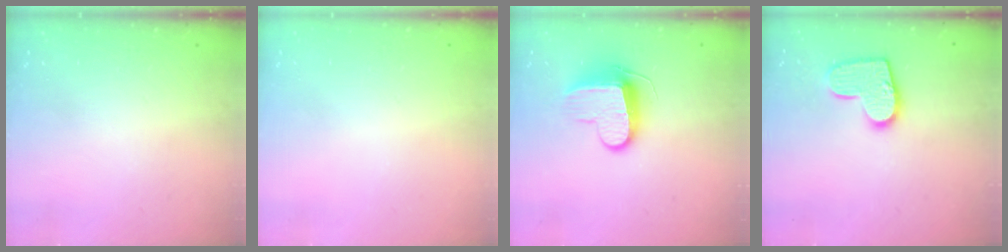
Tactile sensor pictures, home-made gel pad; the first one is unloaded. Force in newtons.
{"total": 0.6, "press": 0.6, "slide": 0.2}
{"total": 9.6, "press": 9.6, "slide": 0.6}
{"total": 12.0, "press": 11.9, "slide": 0.7}